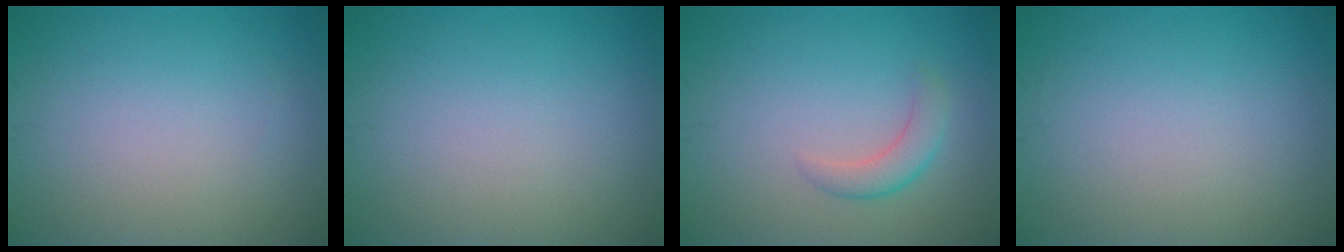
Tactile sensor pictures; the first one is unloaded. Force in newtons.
{"total": 0.0}
{"total": 2.1, "press": 2.1, "slide": 0.1}
{"total": 0.0}